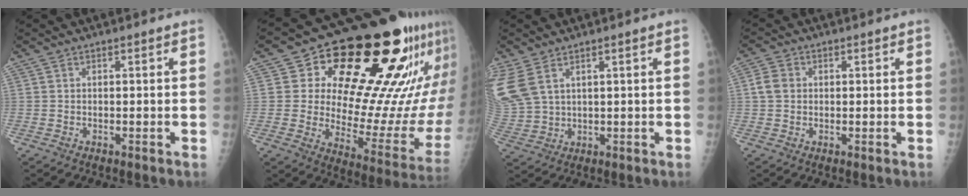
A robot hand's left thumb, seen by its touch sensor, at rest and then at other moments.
{"total": 29.3, "force": [14.4, 12.8, 22.1], "torque": [-0.271, -0.033, 0.217]}
{"total": 8.8, "force": [4.4, 4.8, 5.8], "torque": [-0.154, -0.006, 0.103]}
{"total": 3.3, "force": [0.3, 2.8, 1.7], "torque": [-0.027, 0.005, 0.001]}